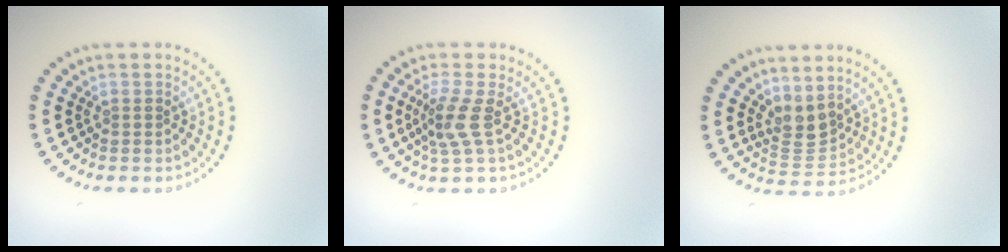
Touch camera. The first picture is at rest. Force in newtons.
{"total": 2.6, "press": 2.1, "slide": 1.7}
{"total": 2.7, "press": 2.0, "slide": 1.8}